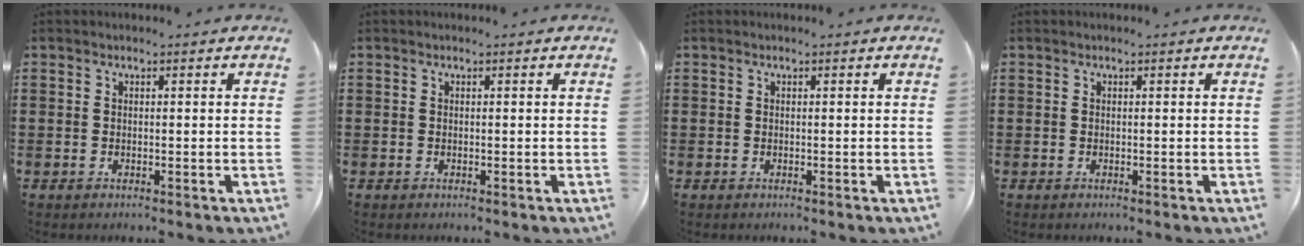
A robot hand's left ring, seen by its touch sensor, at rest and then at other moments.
{"total": 0.0}
{"total": 0.0}
{"total": 0.0}